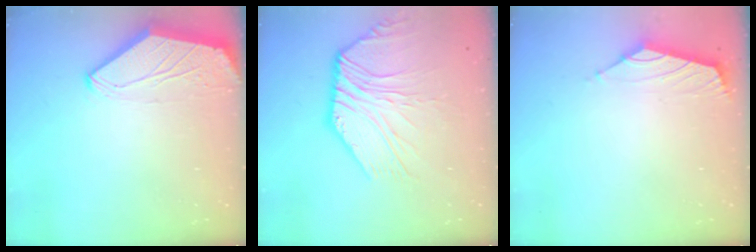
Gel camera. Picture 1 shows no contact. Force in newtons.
{"total": 7.7, "press": 7.6, "slide": 0.7}
{"total": 1.6, "press": 1.5, "slide": 0.7}